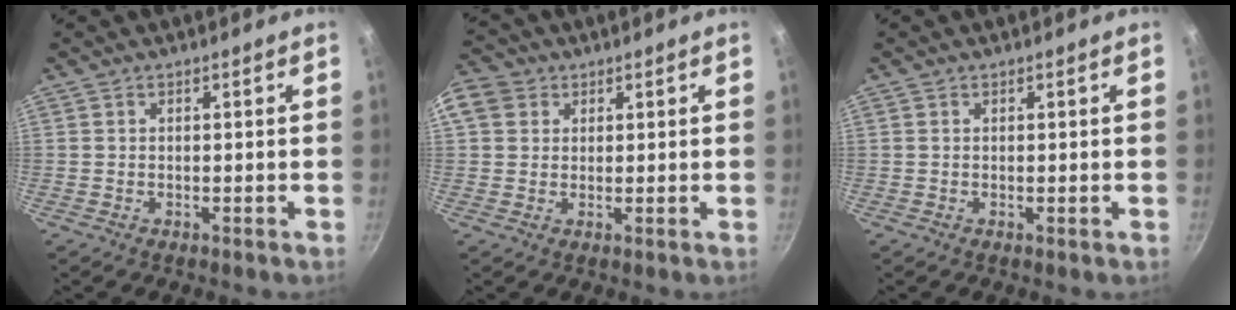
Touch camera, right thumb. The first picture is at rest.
{"total": 7.4, "force": [2.4, 6.3, 3.1], "torque": [-0.048, 0.008, 0.034]}
{"total": 0.0}